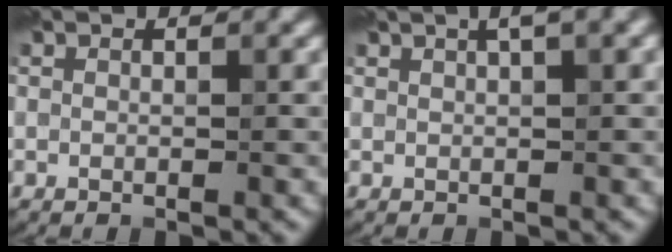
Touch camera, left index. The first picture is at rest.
{"total": 2.0, "force": [1.2, 0.2, 1.6], "torque": [-0.024, 0.007, 0.019]}